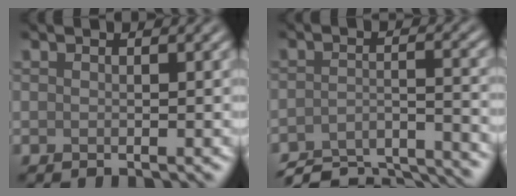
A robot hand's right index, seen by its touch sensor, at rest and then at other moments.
{"total": 9.1, "force": [-8.3, 2.1, 3.0], "torque": [-0.046, -0.003, -0.127]}